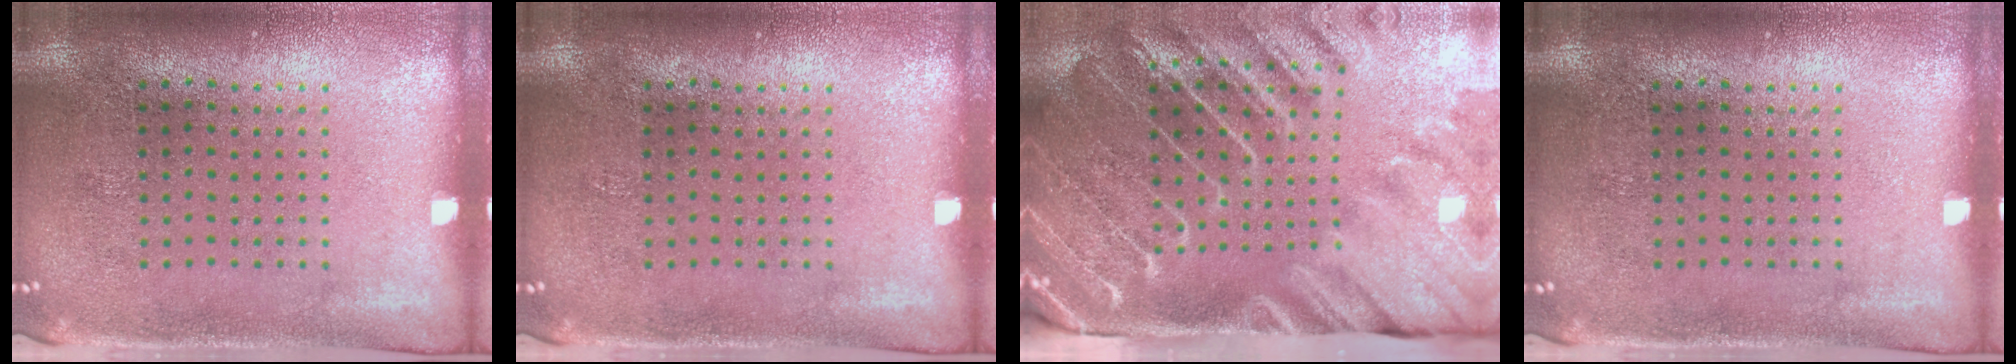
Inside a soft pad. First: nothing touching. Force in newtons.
{"total": 0.0}
{"total": 4.2, "press": 3.4, "slide": 2.4}
{"total": 0.0}